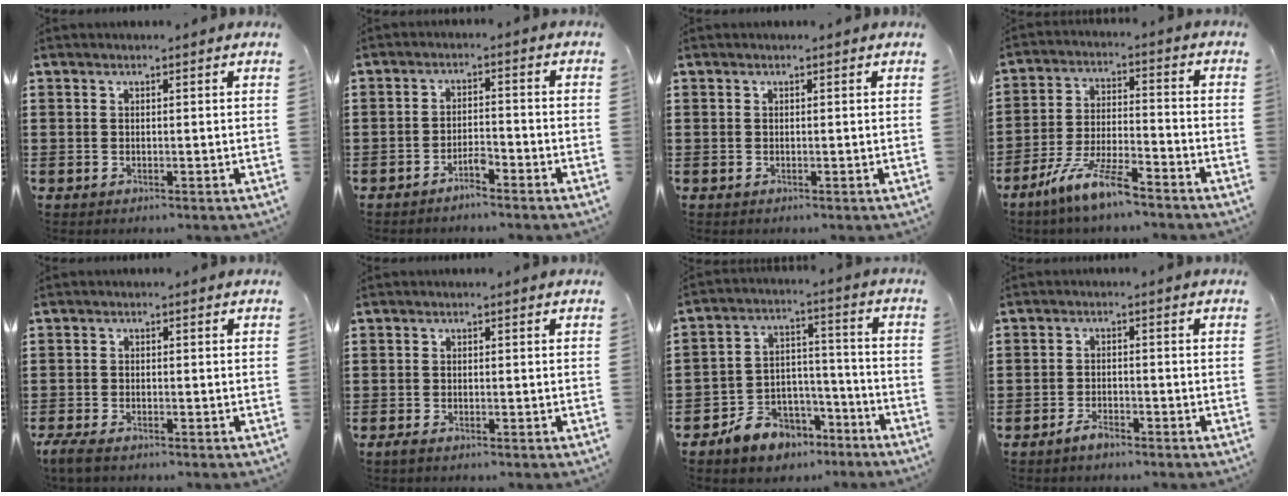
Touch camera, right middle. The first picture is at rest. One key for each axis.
{"total": 2.7, "fx": -2.3, "fy": 0.2, "fz": 1.4, "tx": -0.029, "ty": 0.003, "tz": -0.043}
{"total": 0.0}
{"total": 8.7, "fx": -6.9, "fy": 1.1, "fz": 5.1, "tx": -0.116, "ty": -0.006, "tz": -0.137}
{"total": 2.3, "fx": -1.9, "fy": 0.7, "fz": 1.2, "tx": -0.042, "ty": -0.006, "tz": -0.044}
{"total": 1.0, "fx": -0.8, "fy": 0.3, "fz": 0.4, "tx": -0.010, "ty": -0.004, "tz": -0.017}
{"total": 7.5, "fx": -6.2, "fy": 4.2, "fz": 0.6, "tx": -0.022, "ty": 0.029, "tz": -0.123}
{"total": 2.5, "fx": -2.2, "fy": 0.8, "fz": 0.8, "tx": -0.015, "ty": 0.002, "tz": -0.044}